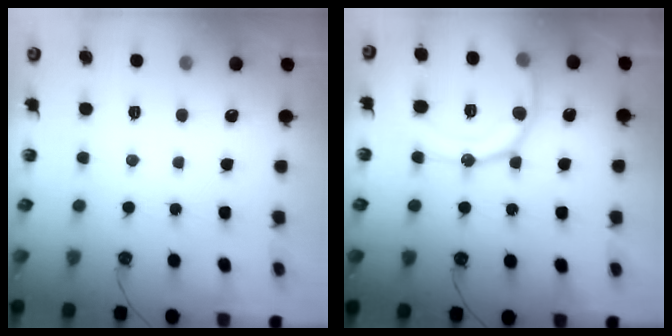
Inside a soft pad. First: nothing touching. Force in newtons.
{"total": 16.6, "press": 16.6, "slide": 1.8}